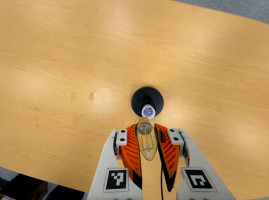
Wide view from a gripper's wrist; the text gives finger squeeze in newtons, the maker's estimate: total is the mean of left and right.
{"total": 19.8, "left": 21.7, "right": 17.9}